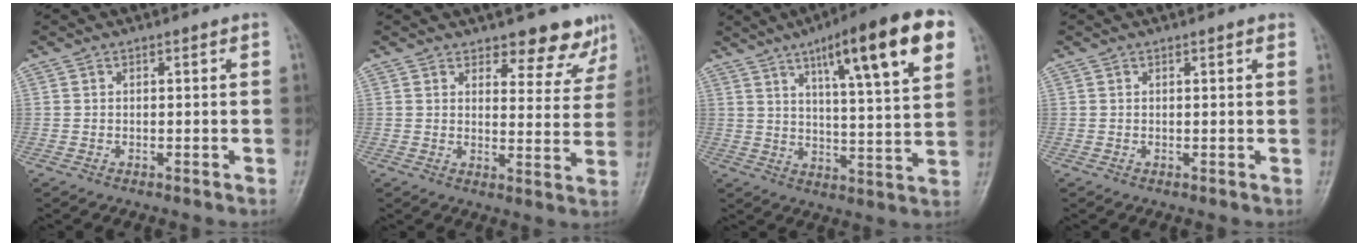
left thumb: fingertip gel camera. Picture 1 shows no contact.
{"total": 8.4, "force": [7.2, 3.4, 2.6], "torque": [0.004, -0.053, 0.082]}
{"total": 19.9, "force": [9.7, 3.9, 16.9], "torque": [-0.229, -0.018, 0.142]}
{"total": 1.2, "force": [0.9, 0.2, 0.8], "torque": [-0.008, 0.000, 0.009]}